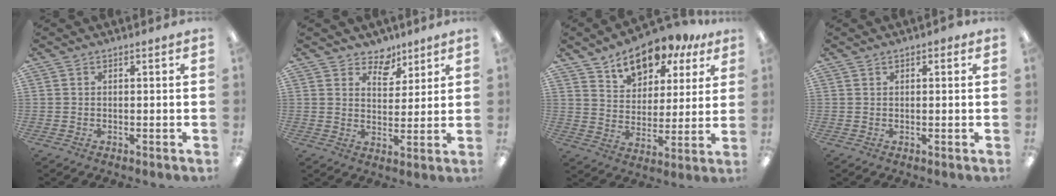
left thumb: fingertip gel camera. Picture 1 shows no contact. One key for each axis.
{"total": 6.9, "fx": 5.4, "fy": 4.2, "fz": 1.2, "tx": -0.009, "ty": -0.040, "tz": 0.095}
{"total": 11.6, "fx": 9.2, "fy": 5.9, "fz": 3.6, "tx": -0.057, "ty": -0.061, "tz": 0.170}
{"total": 0.9, "fx": 0.5, "fy": 0.5, "fz": 0.5, "tx": -0.011, "ty": 0.003, "tz": 0.009}